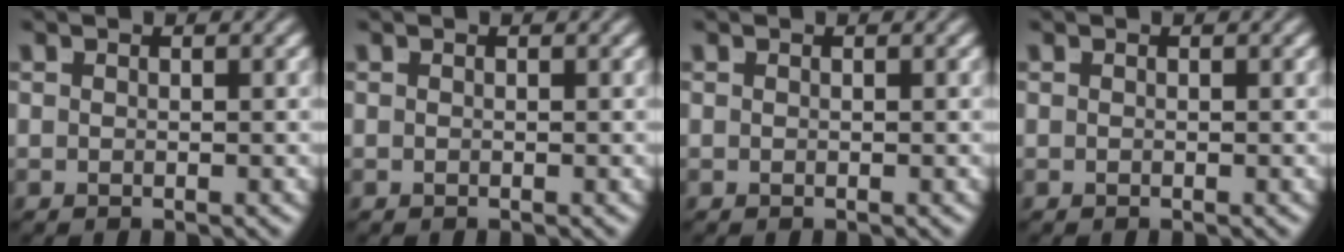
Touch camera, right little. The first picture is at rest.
{"total": 0.0}
{"total": 0.0}
{"total": 0.0}